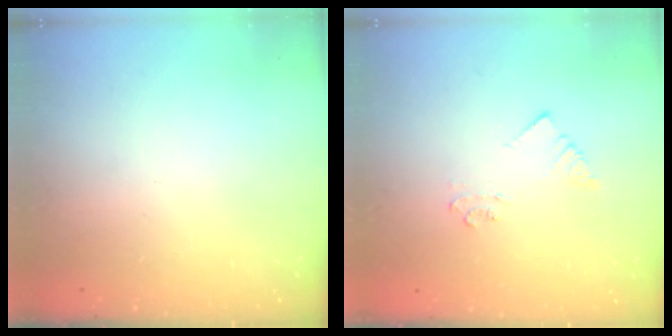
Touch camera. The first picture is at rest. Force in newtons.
{"total": 2.5, "press": 2.5, "slide": 0.2}